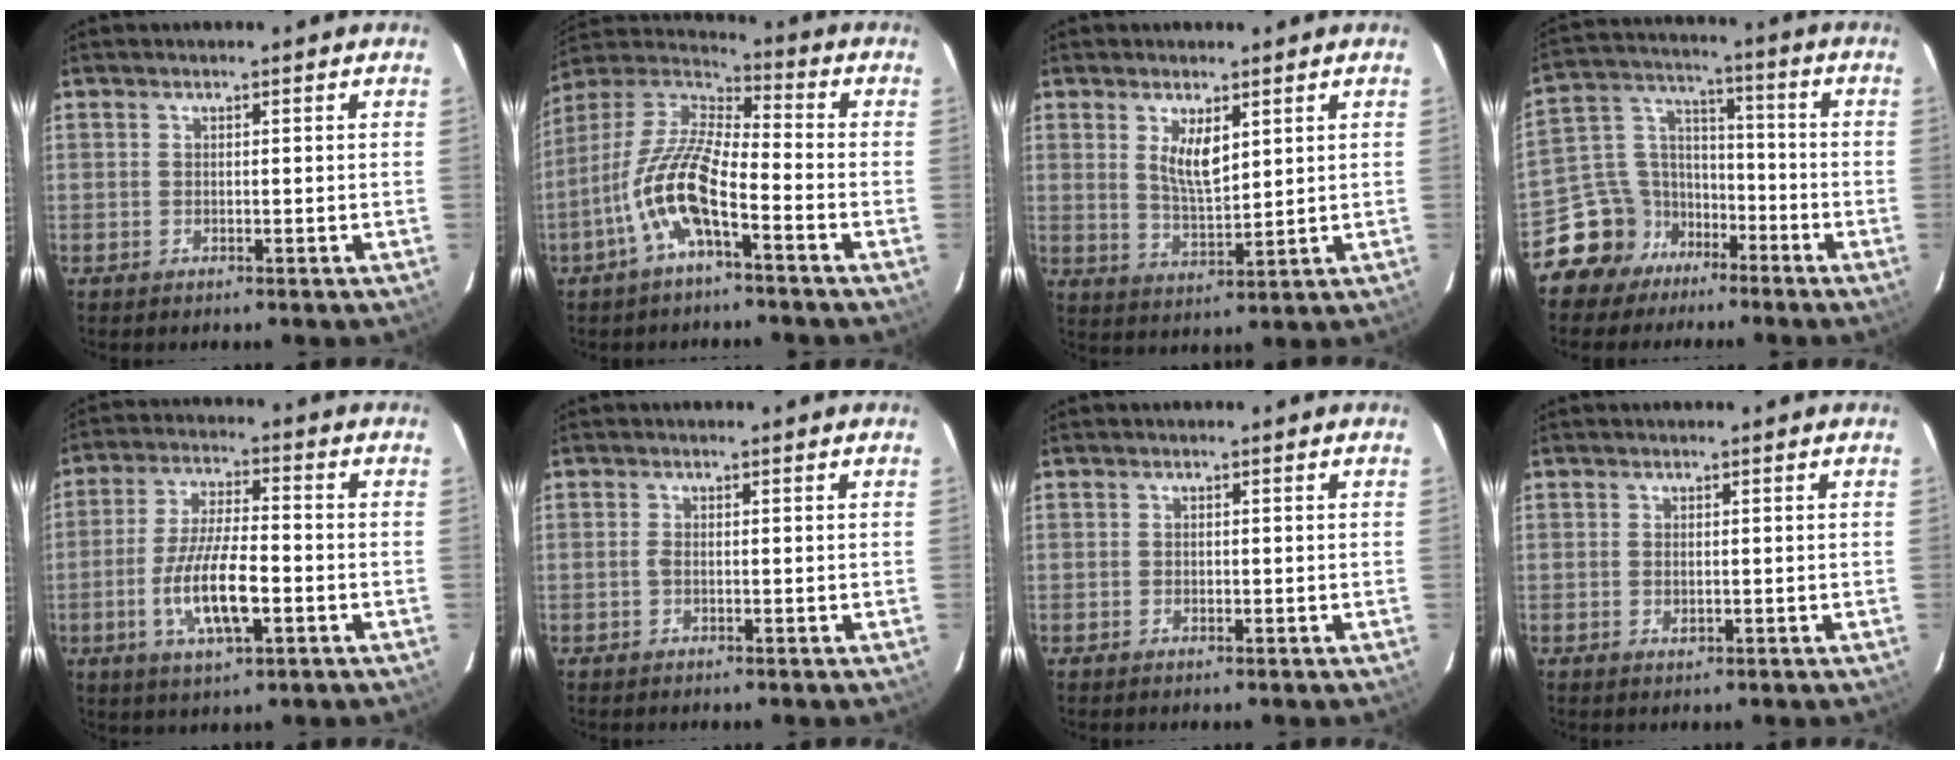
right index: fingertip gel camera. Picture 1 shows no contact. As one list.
[{"total": 13.2, "force": [-5.9, 3.7, 11.2], "torque": [-0.232, 0.000, -0.120]}, {"total": 6.2, "force": [2.5, 2.4, 5.1], "torque": [-0.089, -0.008, 0.052]}, {"total": 11.6, "force": [-8.0, 8.1, 1.9], "torque": [-0.060, 0.060, -0.139]}, {"total": 11.4, "force": [-3.6, 3.3, 10.3], "torque": [-0.205, -0.009, -0.062]}, {"total": 0.8, "force": [-0.2, 0.4, 0.7], "torque": [-0.015, 0.001, -0.006]}, {"total": 0.6, "force": [-0.3, 0.5, 0.1], "torque": [0.000, -0.001, -0.003]}, {"total": 1.1, "force": [-0.2, 0.7, 0.9], "torque": [-0.016, -0.001, -0.002]}]